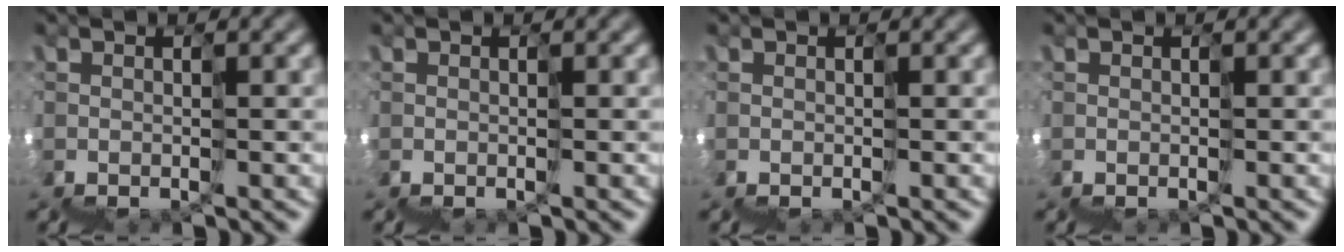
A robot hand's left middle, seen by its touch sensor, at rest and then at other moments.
{"total": 0.0}
{"total": 0.0}
{"total": 0.0}